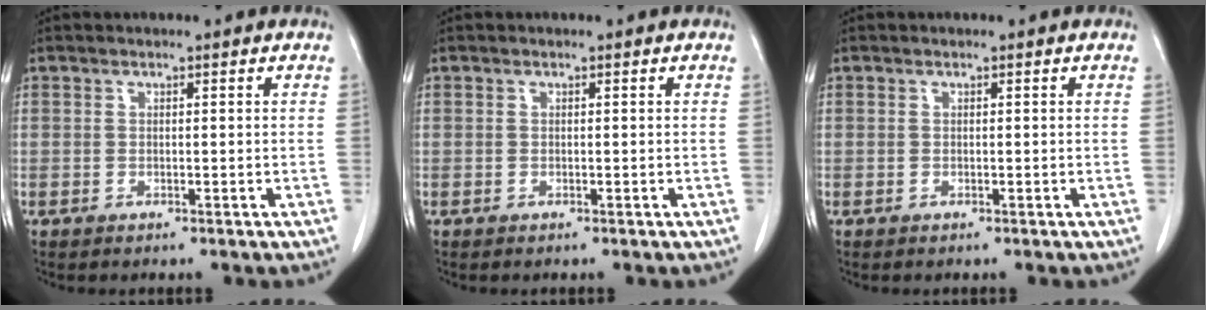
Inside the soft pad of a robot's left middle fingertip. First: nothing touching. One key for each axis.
{"total": 0.0}
{"total": 0.0}